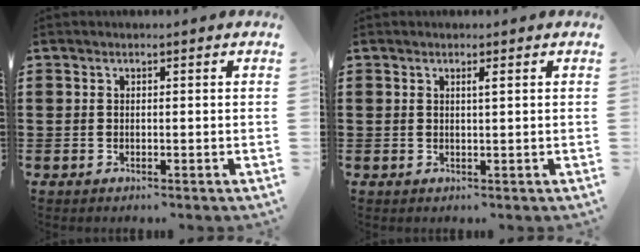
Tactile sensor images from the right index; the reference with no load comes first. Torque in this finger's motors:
{"motor_torque": [0.31, 0.44, 0.00, 0.00]}